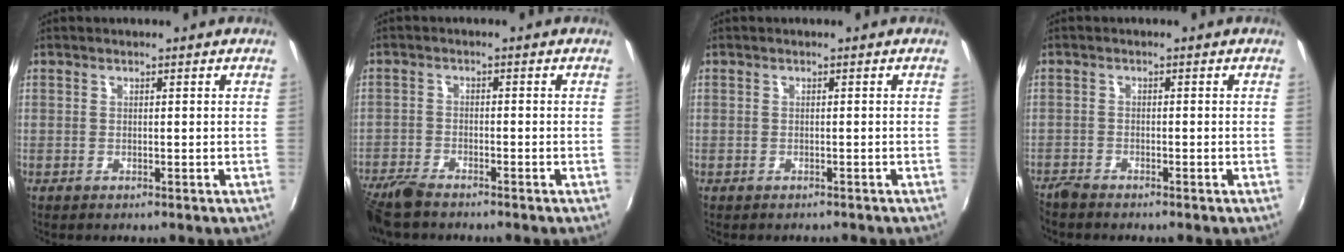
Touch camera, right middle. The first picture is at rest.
{"total": 7.3, "force": [-6.2, 1.8, 3.2], "torque": [-0.091, -0.026, -0.122]}
{"total": 1.0, "force": [-0.9, 0.4, 0.2], "torque": [-0.008, -0.004, -0.012]}
{"total": 2.4, "force": [-2.3, 0.4, 0.5], "torque": [-0.019, -0.010, -0.047]}